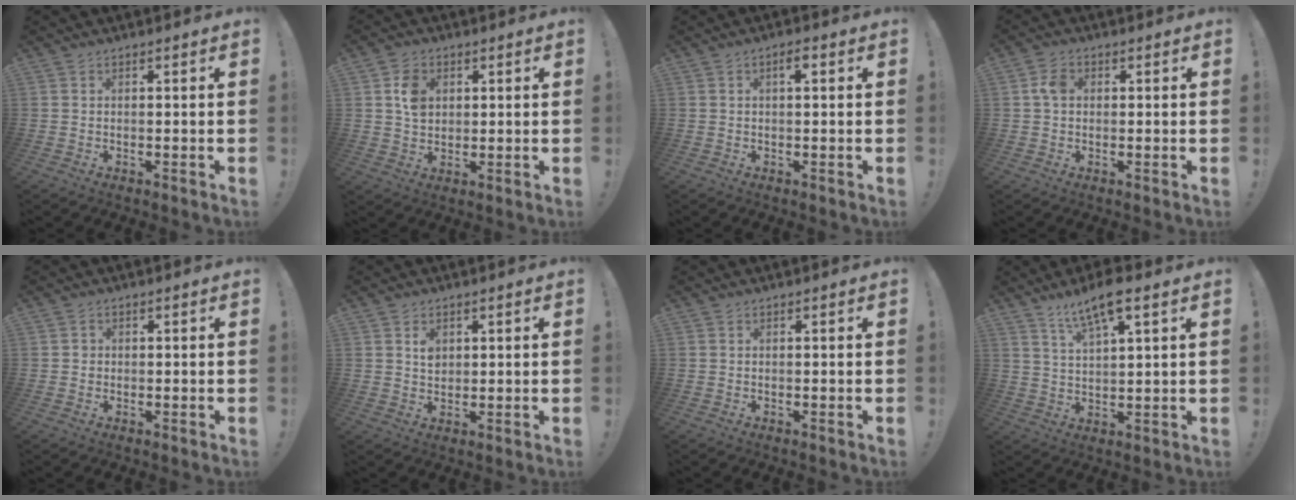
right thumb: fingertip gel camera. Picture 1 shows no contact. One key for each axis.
{"total": 7.5, "fx": 2.6, "fy": 5.4, "fz": 4.6, "tx": -0.072, "ty": 0.000, "tz": 0.051}
{"total": 1.9, "fx": 0.7, "fy": 0.5, "fz": 1.7, "tx": -0.022, "ty": 0.001, "tz": 0.005}
{"total": 4.1, "fx": 0.5, "fy": 2.9, "fz": 2.8, "tx": -0.055, "ty": 0.011, "tz": 0.010}
{"total": 1.4, "fx": -0.1, "fy": 1.3, "fz": 0.5, "tx": -0.007, "ty": 0.004, "tz": -0.004}
{"total": 3.0, "fx": 1.3, "fy": 2.4, "fz": 1.1, "tx": -0.012, "ty": -0.006, "tz": 0.021}
{"total": 0.0}
{"total": 9.1, "fx": 6.1, "fy": 2.1, "fz": 6.4, "tx": -0.113, "ty": -0.025, "tz": 0.106}